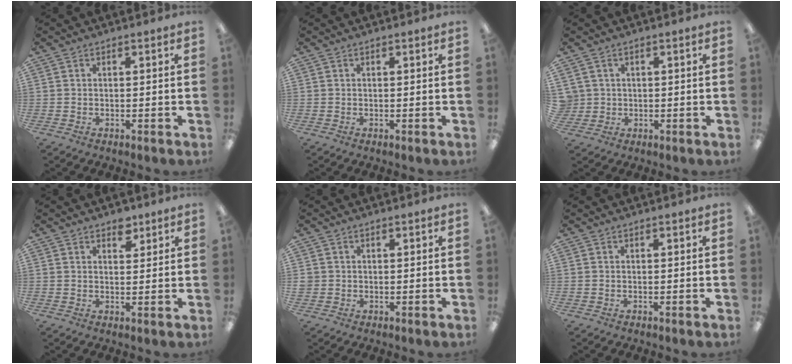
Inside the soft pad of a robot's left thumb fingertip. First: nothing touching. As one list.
[{"total": 0.0}, {"total": 2.6, "force": [0.7, 2.5, 0.0], "torque": [-0.009, 0.003, 0.013]}, {"total": 3.7, "force": [2.8, 2.0, 1.5], "torque": [-0.002, -0.017, 0.044]}, {"total": 1.1, "force": [0.0, 1.1, 0.2], "torque": [-0.005, 0.003, 0.000]}, {"total": 0.0}]